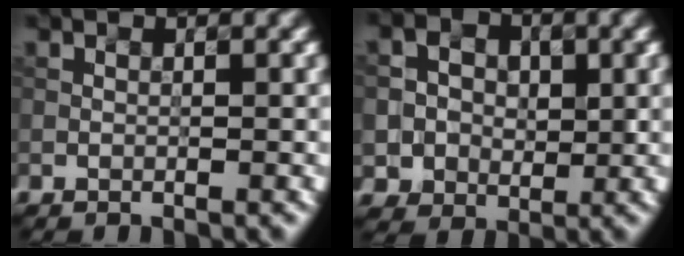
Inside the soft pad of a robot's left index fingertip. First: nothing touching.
{"total": 3.9, "force": [0.5, 3.7, 1.1], "torque": [-0.020, 0.010, 0.006]}